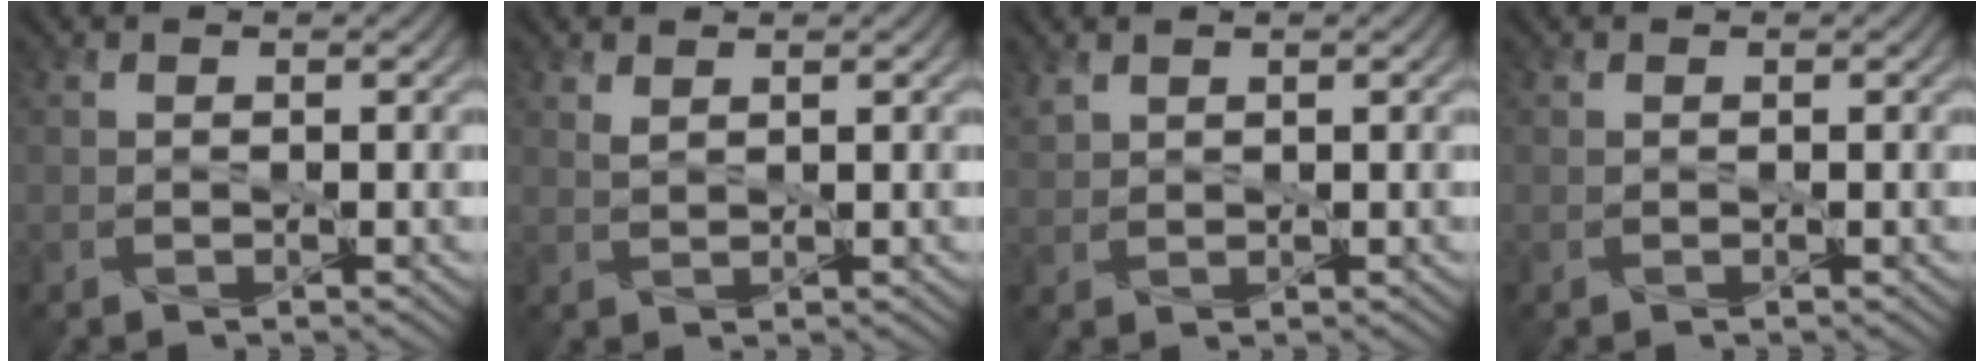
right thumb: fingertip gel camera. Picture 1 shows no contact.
{"total": 1.2, "force": [0.8, 0.5, 0.7], "torque": [-0.021, 0.001, 0.019]}
{"total": 1.7, "force": [1.3, 1.0, 0.7], "torque": [-0.025, 0.005, 0.030]}
{"total": 0.0}